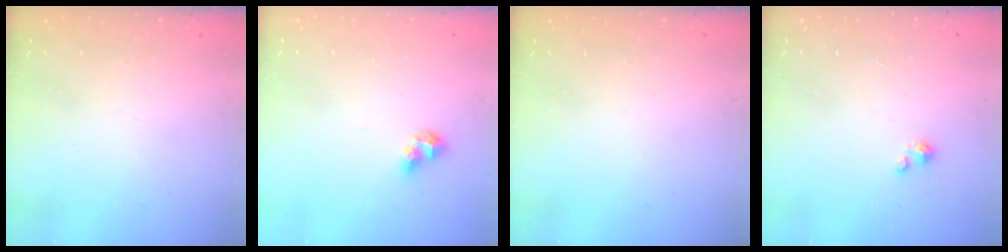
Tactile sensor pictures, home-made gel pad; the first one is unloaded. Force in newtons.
{"total": 5.4, "press": 5.3, "slide": 1.1}
{"total": 0.0}
{"total": 1.2, "press": 1.1, "slide": 0.1}